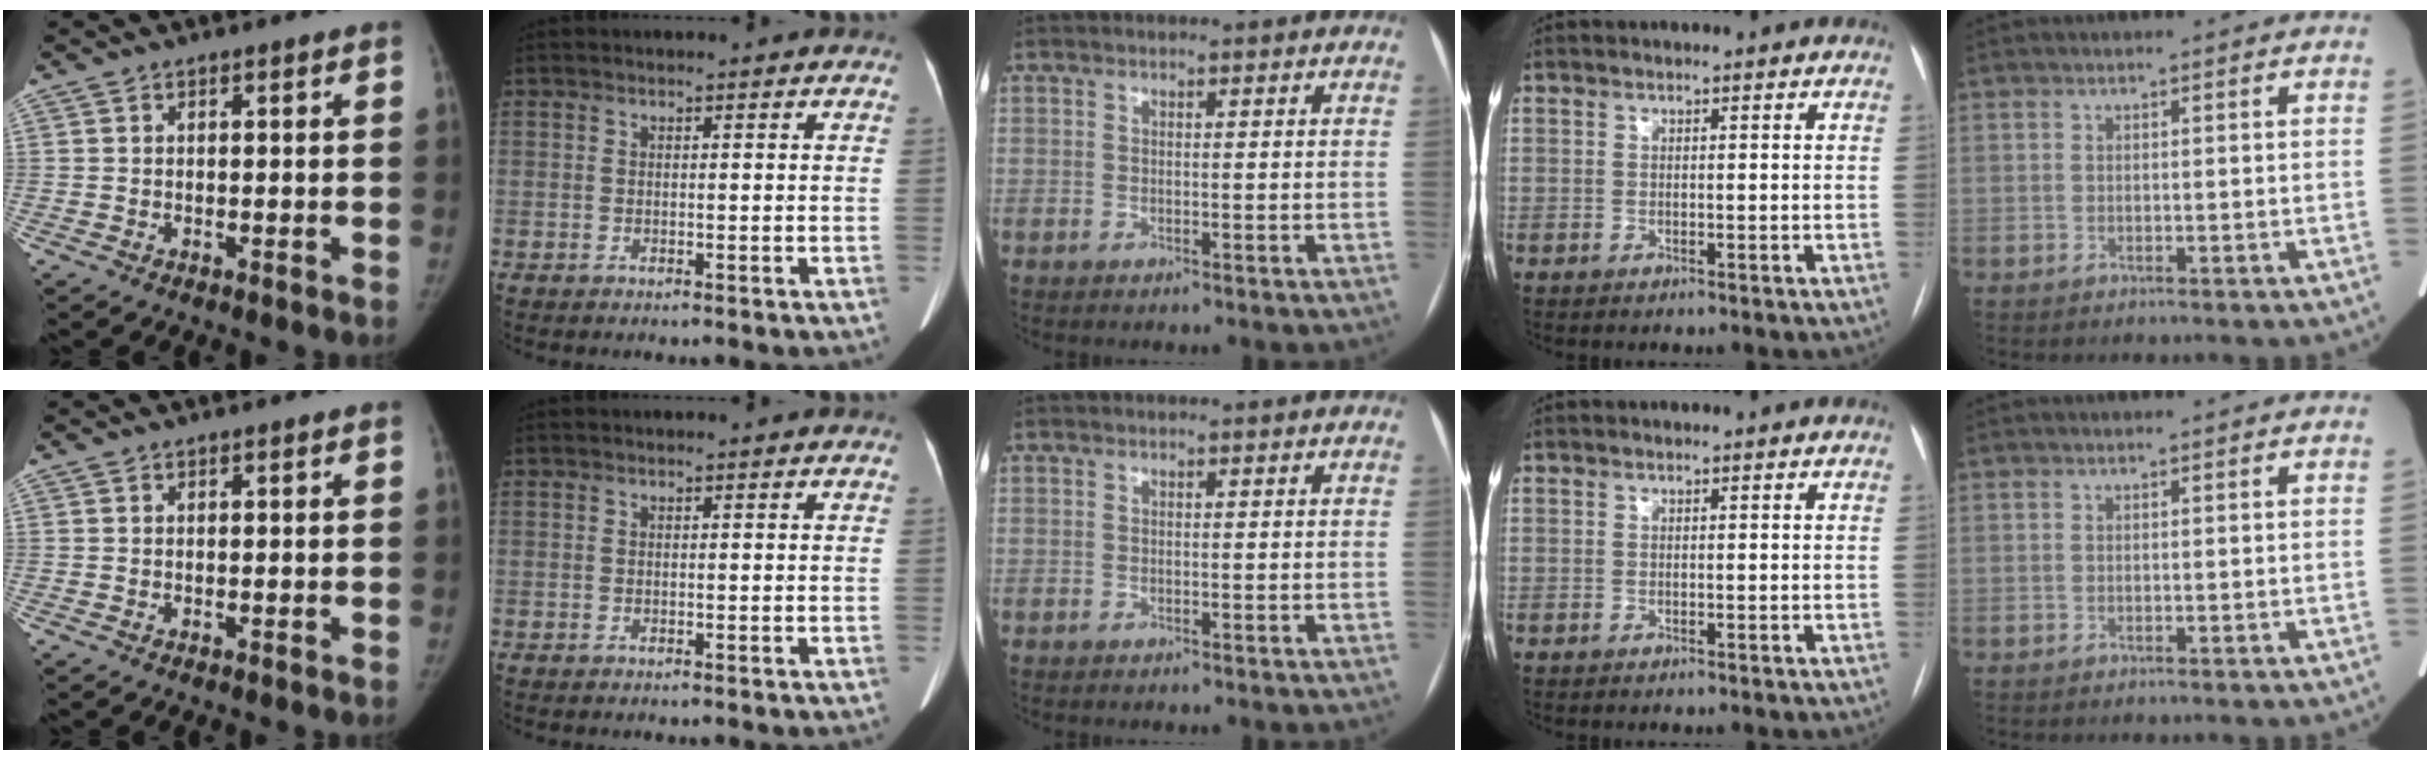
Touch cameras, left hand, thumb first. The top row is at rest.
{}